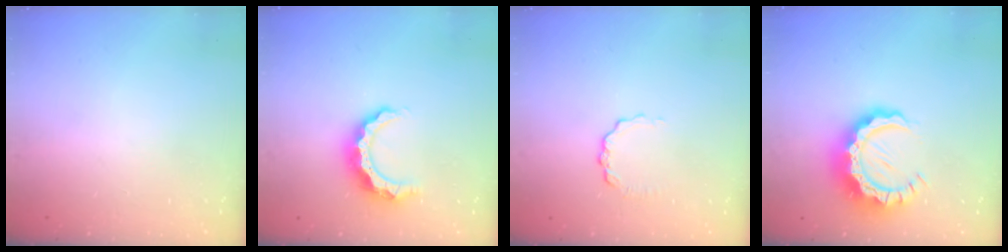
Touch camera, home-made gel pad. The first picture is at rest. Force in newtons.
{"total": 8.4, "press": 8.3, "slide": 0.8}
{"total": 3.8, "press": 3.7, "slide": 0.4}
{"total": 12.1, "press": 12.1, "slide": 1.1}